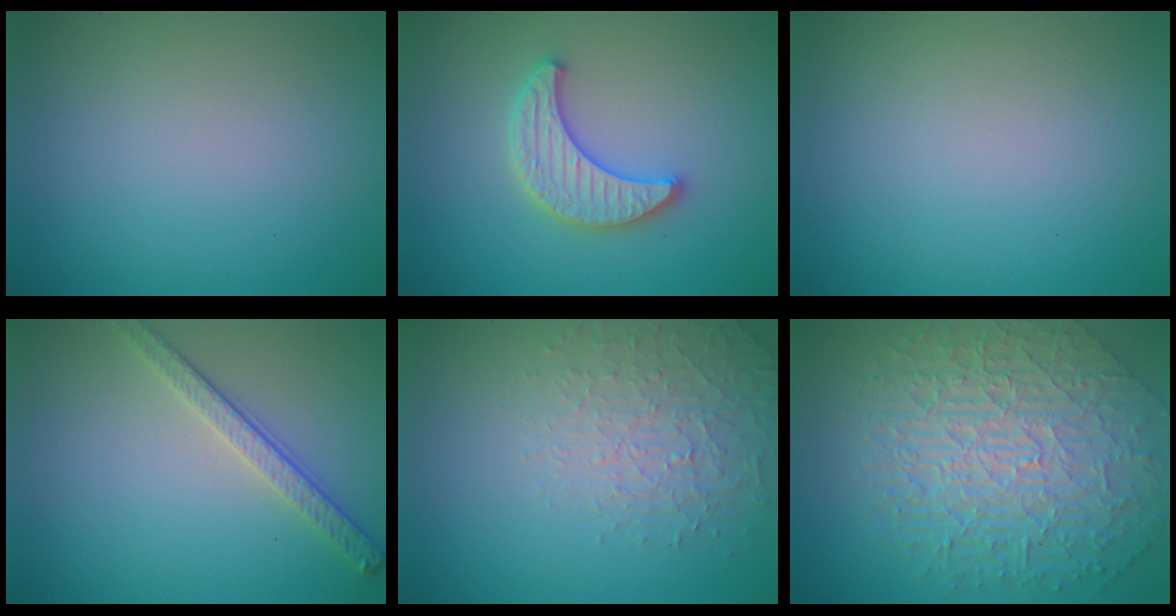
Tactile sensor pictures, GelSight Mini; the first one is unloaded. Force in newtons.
{"total": 4.0, "press": 4.0, "slide": 0.7}
{"total": 0.0}
{"total": 2.8, "press": 2.5, "slide": 1.2}
{"total": 1.9, "press": 1.4, "slide": 1.3}
{"total": 9.8, "press": 6.8, "slide": 7.0}